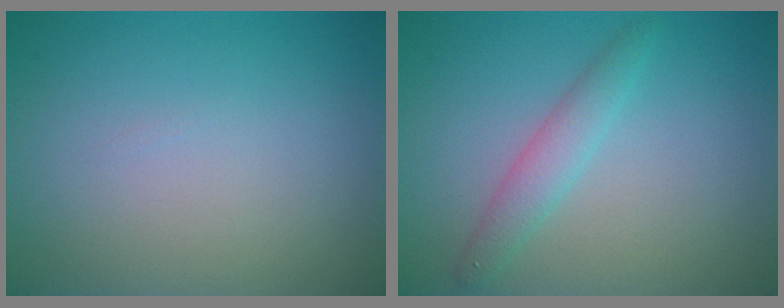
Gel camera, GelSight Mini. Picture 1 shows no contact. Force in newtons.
{"total": 2.1, "press": 2.1, "slide": 0.0}